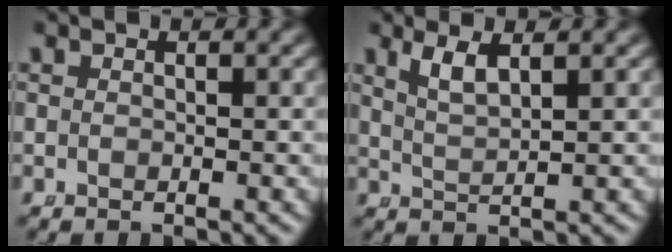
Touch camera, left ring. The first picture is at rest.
{"total": 2.3, "force": [1.3, 0.4, 1.8], "torque": [-0.042, -0.007, 0.035]}